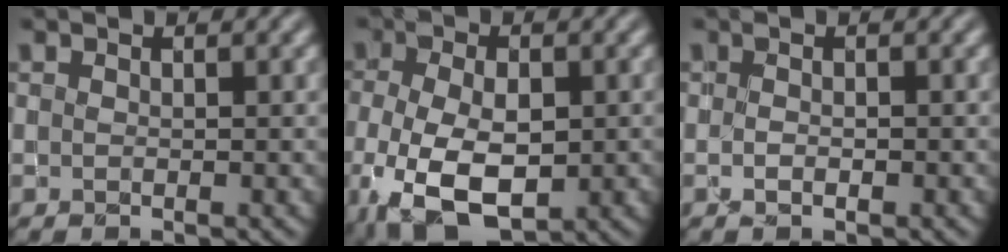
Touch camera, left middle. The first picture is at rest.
{"total": 9.9, "force": [-3.5, 5.5, 7.5], "torque": [-0.154, -0.028, -0.058]}
{"total": 0.9, "force": [-0.3, 0.5, 0.7], "torque": [-0.015, -0.001, -0.005]}